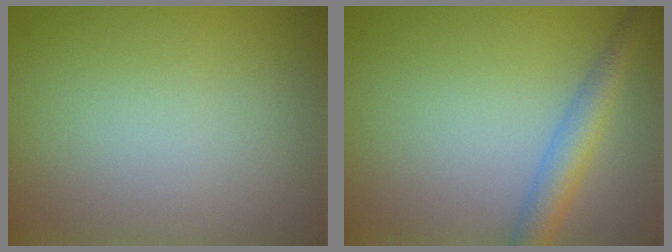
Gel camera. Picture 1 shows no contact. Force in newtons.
{"total": 3.4, "press": 3.4, "slide": 0.2}